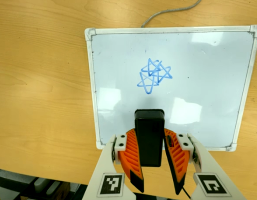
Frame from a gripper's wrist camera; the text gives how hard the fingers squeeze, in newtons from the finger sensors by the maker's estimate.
{"total": 9.8, "left": 8.2, "right": 11.4}